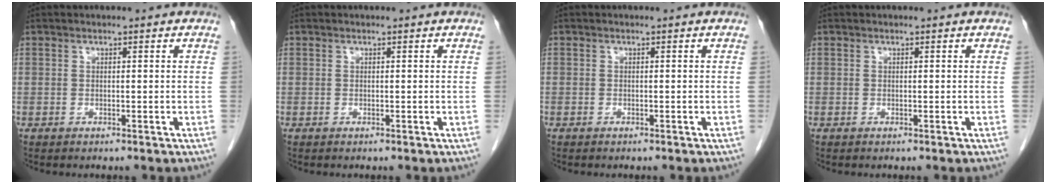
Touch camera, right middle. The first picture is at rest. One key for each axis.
{"total": 0.0}
{"total": 0.0}
{"total": 0.0}